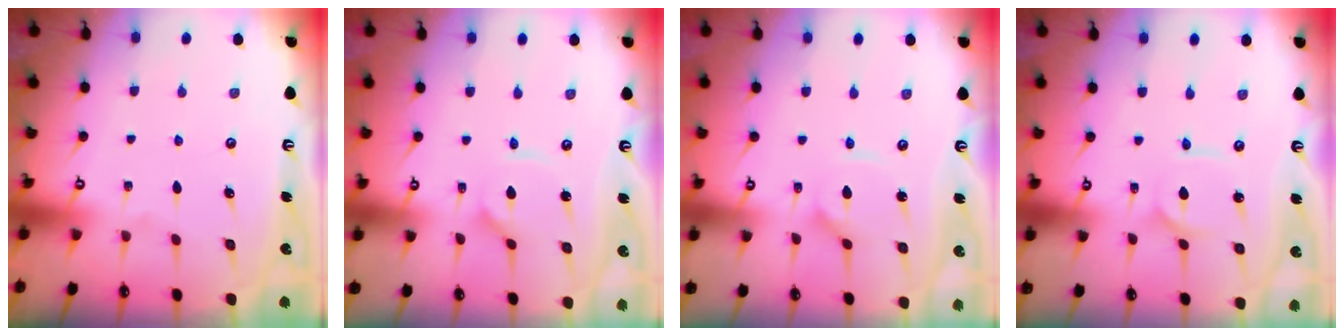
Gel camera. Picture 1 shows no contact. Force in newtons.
{"total": 2.2, "press": 2.2, "slide": 0.3}
{"total": 3.0, "press": 2.9, "slide": 0.4}
{"total": 2.3, "press": 2.3, "slide": 0.3}